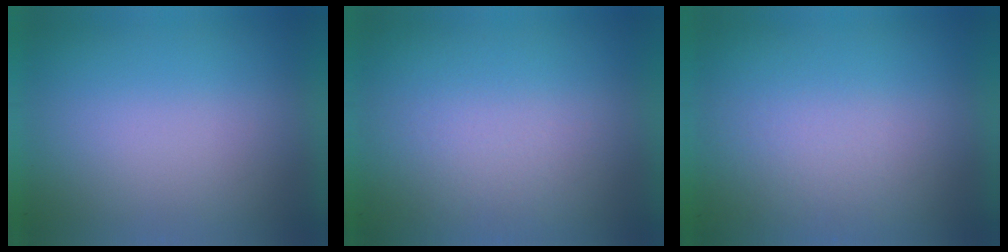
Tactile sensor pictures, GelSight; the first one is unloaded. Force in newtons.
{"total": 2.5}
{"total": 2.3}